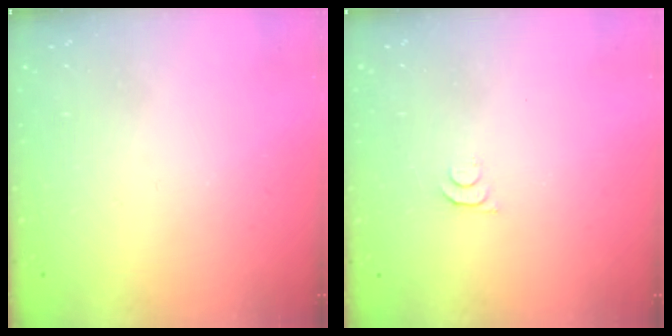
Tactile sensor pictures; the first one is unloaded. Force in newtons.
{"total": 4.1, "press": 4.0, "slide": 0.6}